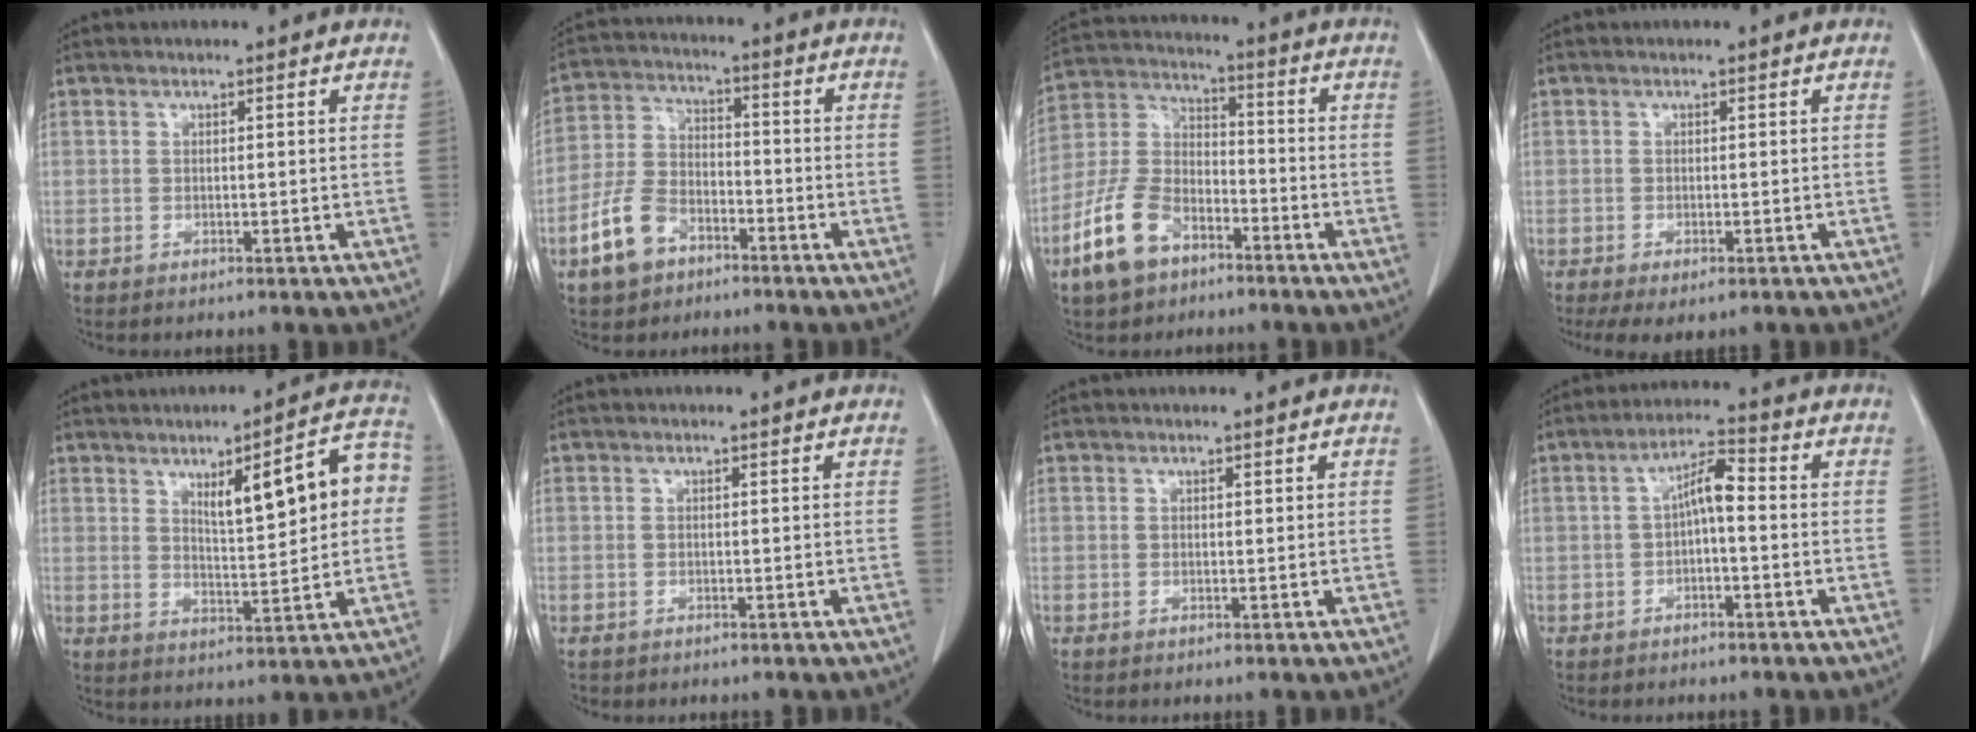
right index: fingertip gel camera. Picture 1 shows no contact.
{"total": 9.2, "force": [-5.3, 5.7, 4.9], "torque": [-0.121, 0.011, -0.098]}
{"total": 11.8, "force": [-7.0, 6.7, 6.8], "torque": [-0.164, 0.007, -0.136]}
{"total": 4.9, "force": [-3.3, 1.9, 3.0], "torque": [-0.045, -0.013, -0.049]}
{"total": 11.7, "force": [2.7, 2.5, 11.1], "torque": [-0.151, 0.024, 0.041]}
{"total": 0.6, "force": [-0.3, 0.6, -0.1], "torque": [-0.002, 0.006, -0.005]}
{"total": 0.0}
{"total": 5.0, "force": [-0.2, 1.3, 4.8], "torque": [-0.085, 0.021, -0.006]}